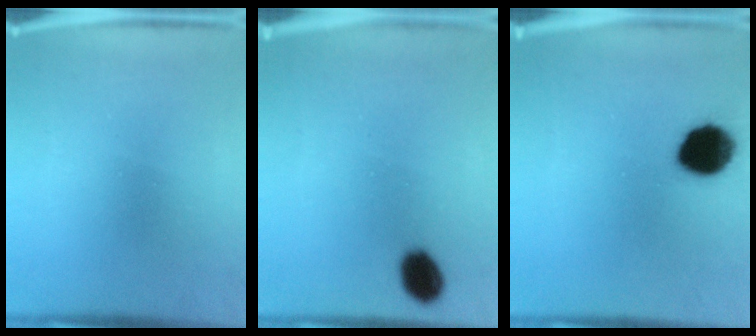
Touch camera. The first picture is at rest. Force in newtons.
{"total": 5.1}
{"total": 12.1}